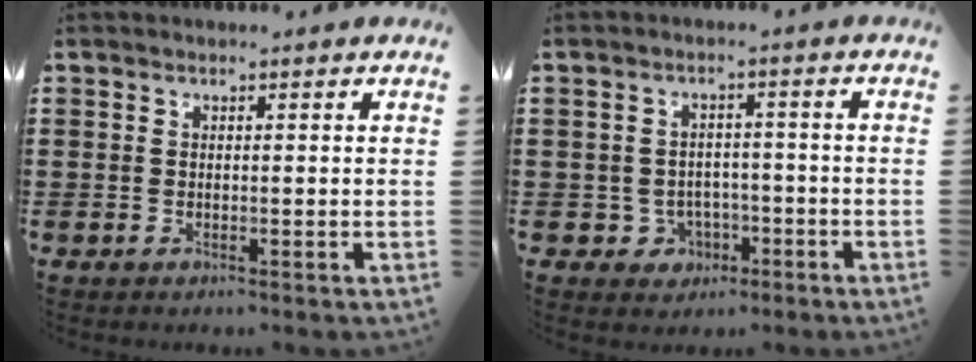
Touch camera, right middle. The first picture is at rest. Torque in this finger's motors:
{"motor_torque": [1.08, -0.12, 0.02, 0.00]}